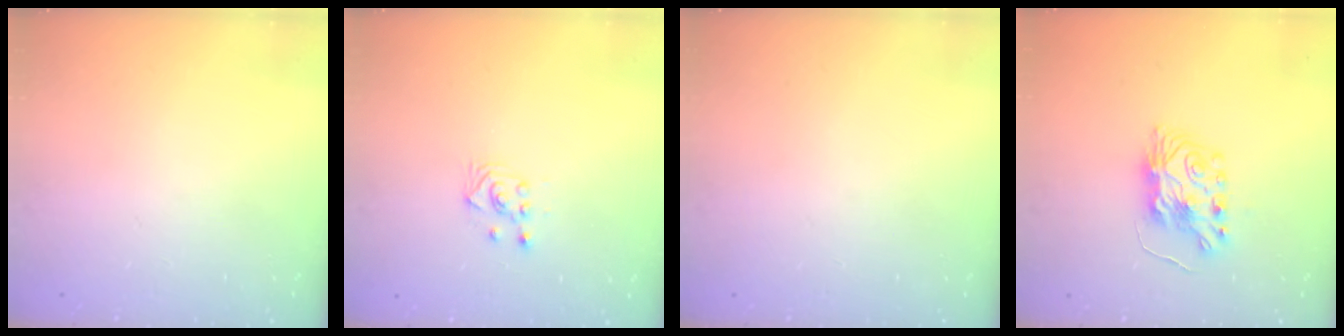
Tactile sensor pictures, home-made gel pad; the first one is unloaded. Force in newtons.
{"total": 2.6, "press": 2.6, "slide": 0.3}
{"total": 0.0}
{"total": 8.2, "press": 8.2, "slide": 0.5}